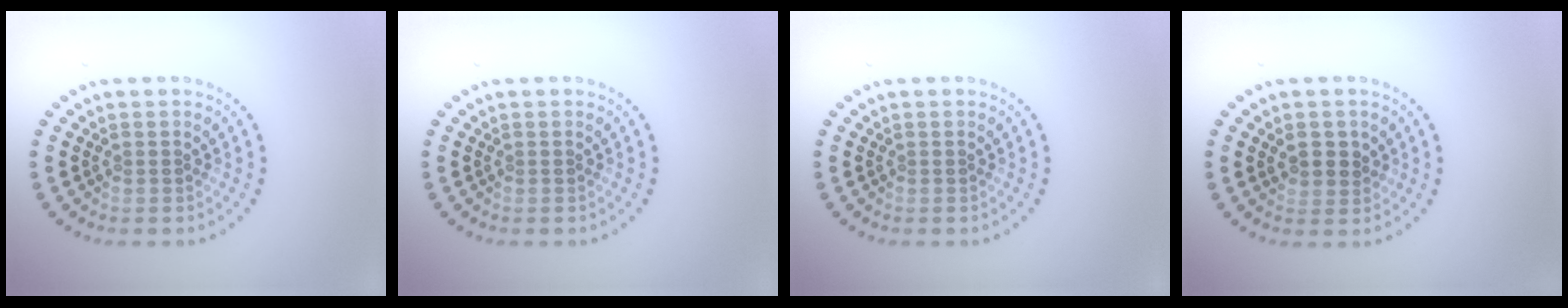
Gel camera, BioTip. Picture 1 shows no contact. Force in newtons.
{"total": 0.0}
{"total": 0.0}
{"total": 1.9, "press": 1.7, "slide": 0.7}